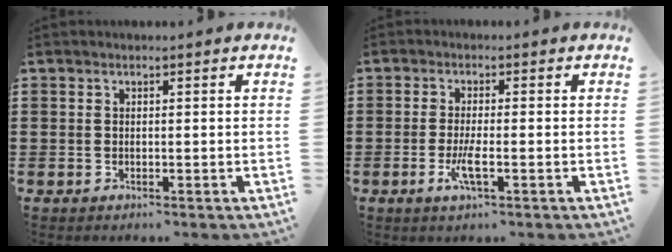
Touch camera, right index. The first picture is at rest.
{"total": 3.8, "force": [-1.4, 0.5, 3.5], "torque": [-0.079, -0.011, -0.031]}